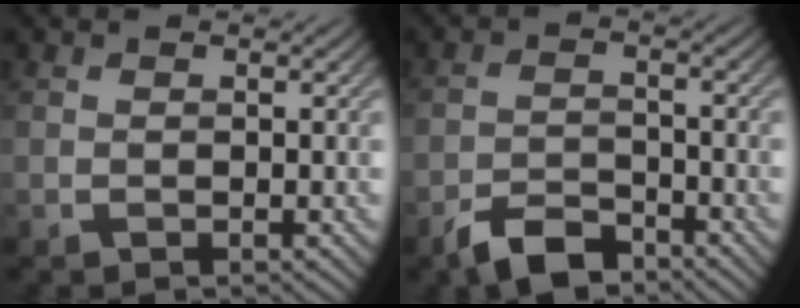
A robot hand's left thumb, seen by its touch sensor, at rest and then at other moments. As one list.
[{"total": 5.1, "force": [-4.1, 1.9, 2.4], "torque": [-0.042, -0.002, -0.080]}]